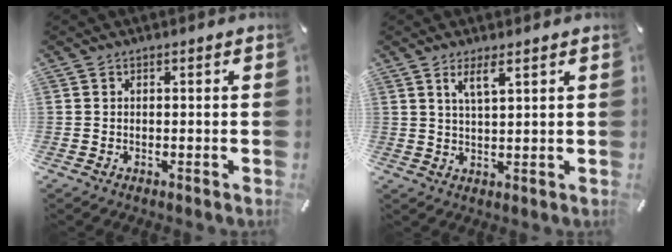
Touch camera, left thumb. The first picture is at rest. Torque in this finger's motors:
{"motor_torque": [0.15, 0.20, 0.46, -0.31, 0.14]}